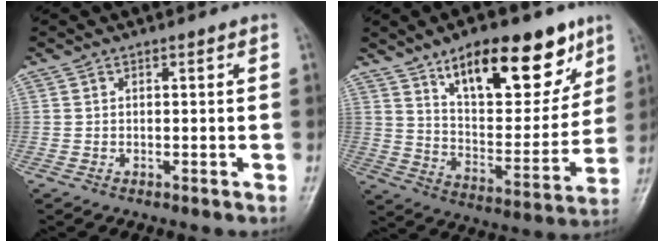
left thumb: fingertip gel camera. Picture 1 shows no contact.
{"total": 20.9, "force": [12.6, 9.1, 14.0], "torque": [-0.158, -0.057, 0.208]}